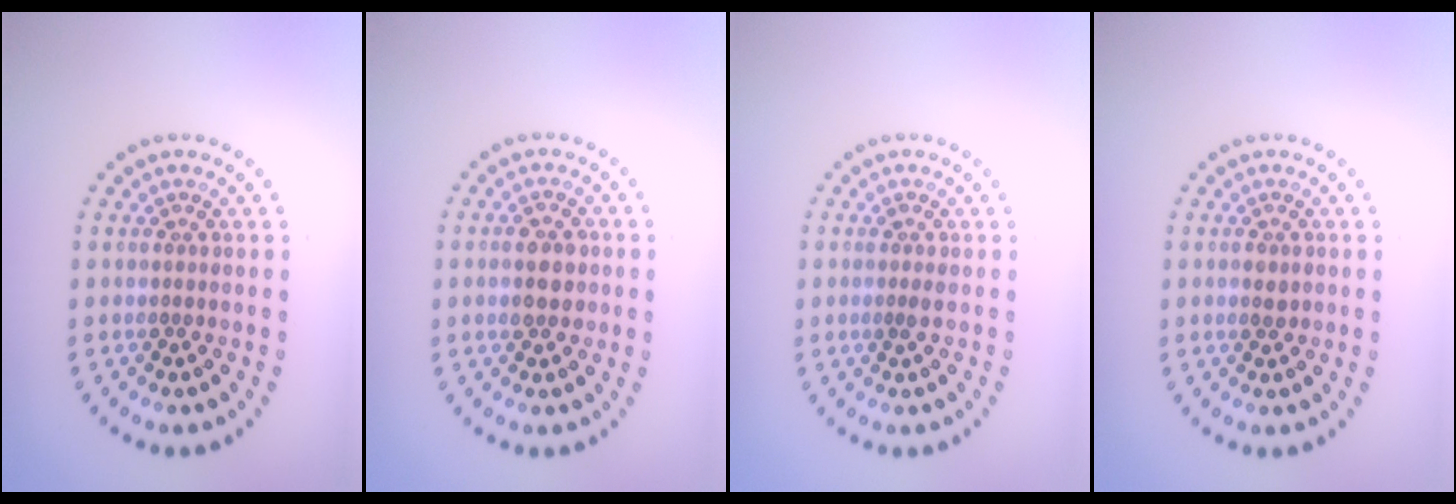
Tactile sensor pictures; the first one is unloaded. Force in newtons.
{"total": 2.6, "press": 2.6, "slide": 0.1}
{"total": 0.9, "press": 0.8, "slide": 0.3}
{"total": 1.2, "press": 1.2, "slide": 0.2}